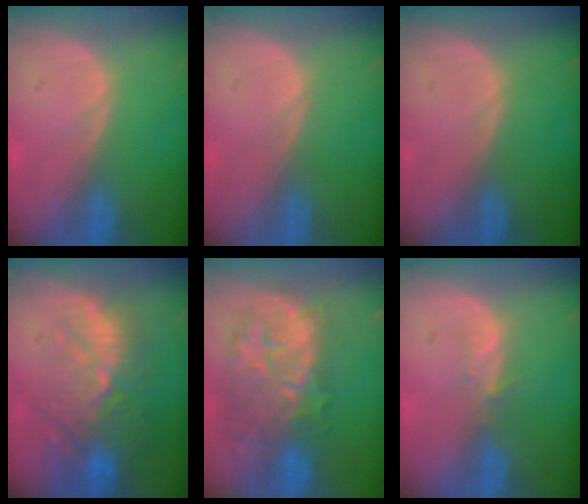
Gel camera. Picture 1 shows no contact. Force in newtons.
{"total": 0.0}
{"total": 0.0}
{"total": 11.1, "press": 9.8, "slide": 5.3}
{"total": 11.3, "press": 10.4, "slide": 4.3}
{"total": 1.7, "press": 1.5, "slide": 0.8}